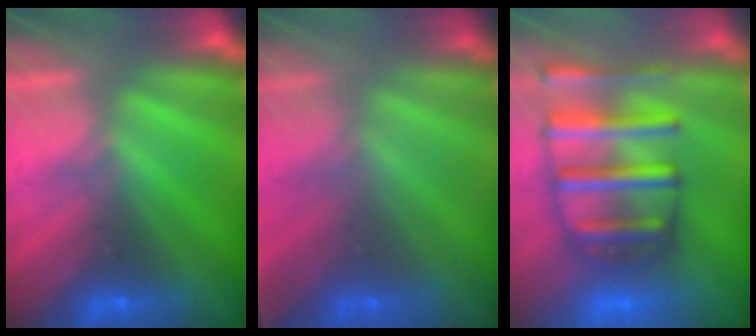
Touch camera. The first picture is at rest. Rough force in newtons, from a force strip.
{"total": 1.8}
{"total": 7.0}